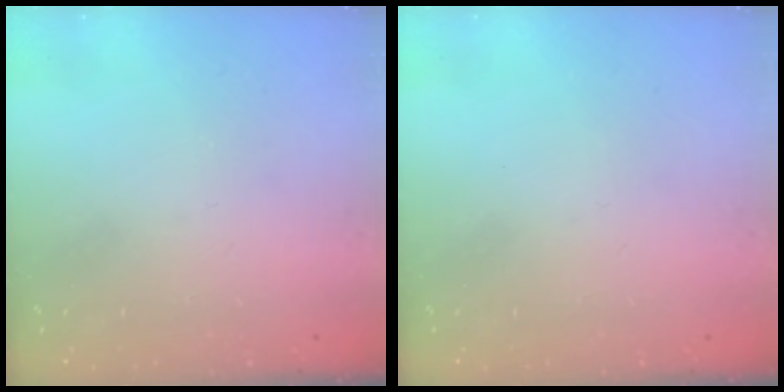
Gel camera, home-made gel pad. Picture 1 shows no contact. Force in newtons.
{"total": 0.0}